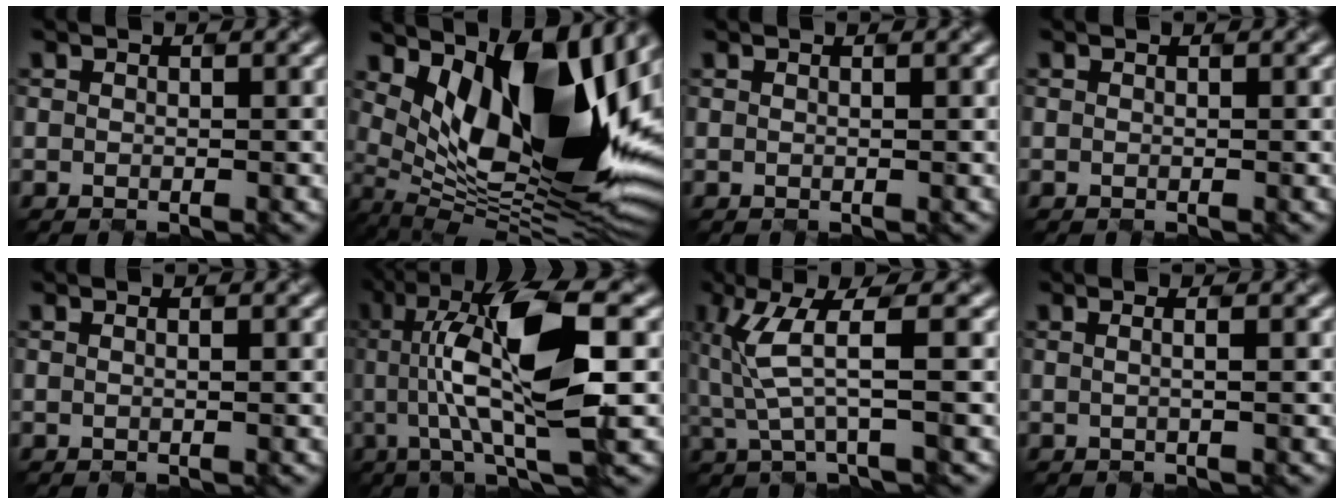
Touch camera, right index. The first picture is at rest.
{"total": 16.5, "force": [3.9, 7.1, 14.4], "torque": [-0.232, -0.002, 0.080]}
{"total": 0.8, "force": [0.3, 0.5, 0.6], "torque": [-0.006, 0.011, -0.003]}
{"total": 0.0}
{"total": 1.5, "force": [0.5, 0.9, 1.1], "torque": [-0.012, 0.020, -0.004]}
{"total": 10.9, "force": [0.4, 2.5, 10.6], "torque": [-0.205, 0.003, 0.031]}
{"total": 4.0, "force": [0.0, 0.2, 4.0], "torque": [-0.112, 0.001, 0.024]}
{"total": 1.8, "force": [0.1, 0.8, 1.6], "torque": [-0.021, 0.014, -0.004]}